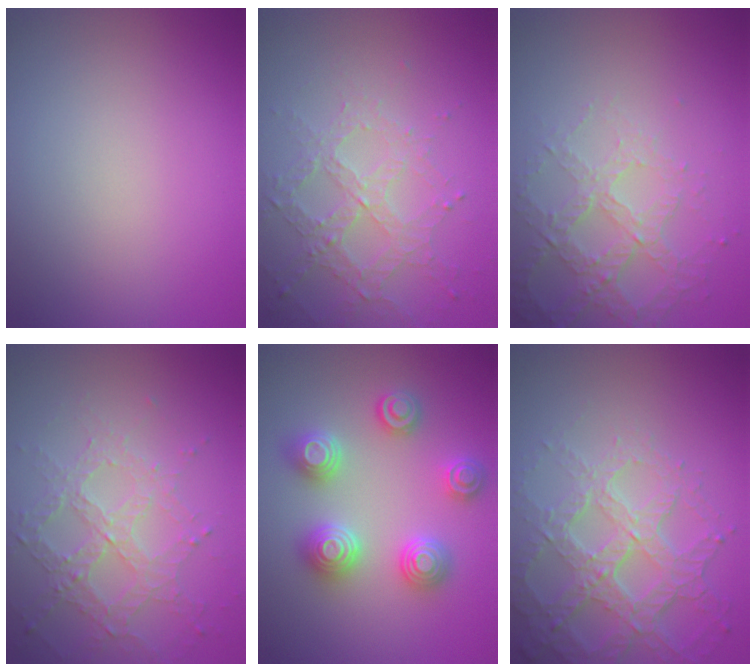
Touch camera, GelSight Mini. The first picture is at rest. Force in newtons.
{"total": 3.4, "press": 2.8, "slide": 1.9}
{"total": 4.2, "press": 3.1, "slide": 2.9}
{"total": 4.3, "press": 3.1, "slide": 2.9}
{"total": 4.7, "press": 4.6, "slide": 0.8}
{"total": 6.5, "press": 4.9, "slide": 4.3}